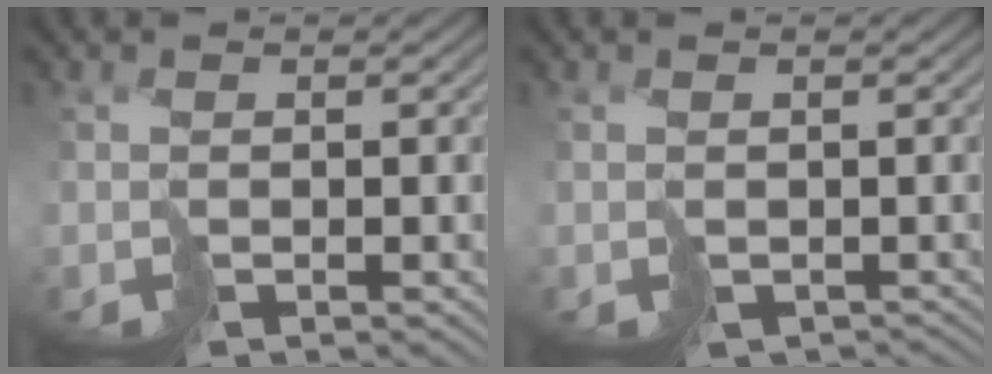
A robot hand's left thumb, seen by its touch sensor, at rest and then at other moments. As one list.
[{"total": 1.7, "force": [-0.9, 1.3, 0.6], "torque": [-0.008, -0.010, -0.010]}]